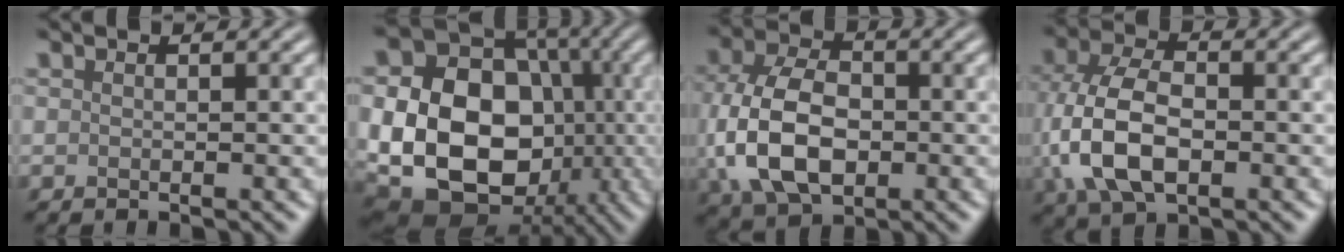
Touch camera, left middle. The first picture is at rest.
{"total": 16.7, "force": [-2.4, 12.9, 10.3], "torque": [-0.181, -0.022, -0.043]}
{"total": 9.3, "force": [-1.0, 6.2, 6.8], "torque": [-0.161, -0.006, -0.021]}
{"total": 8.7, "force": [-1.4, 5.3, 6.8], "torque": [-0.162, -0.003, -0.032]}